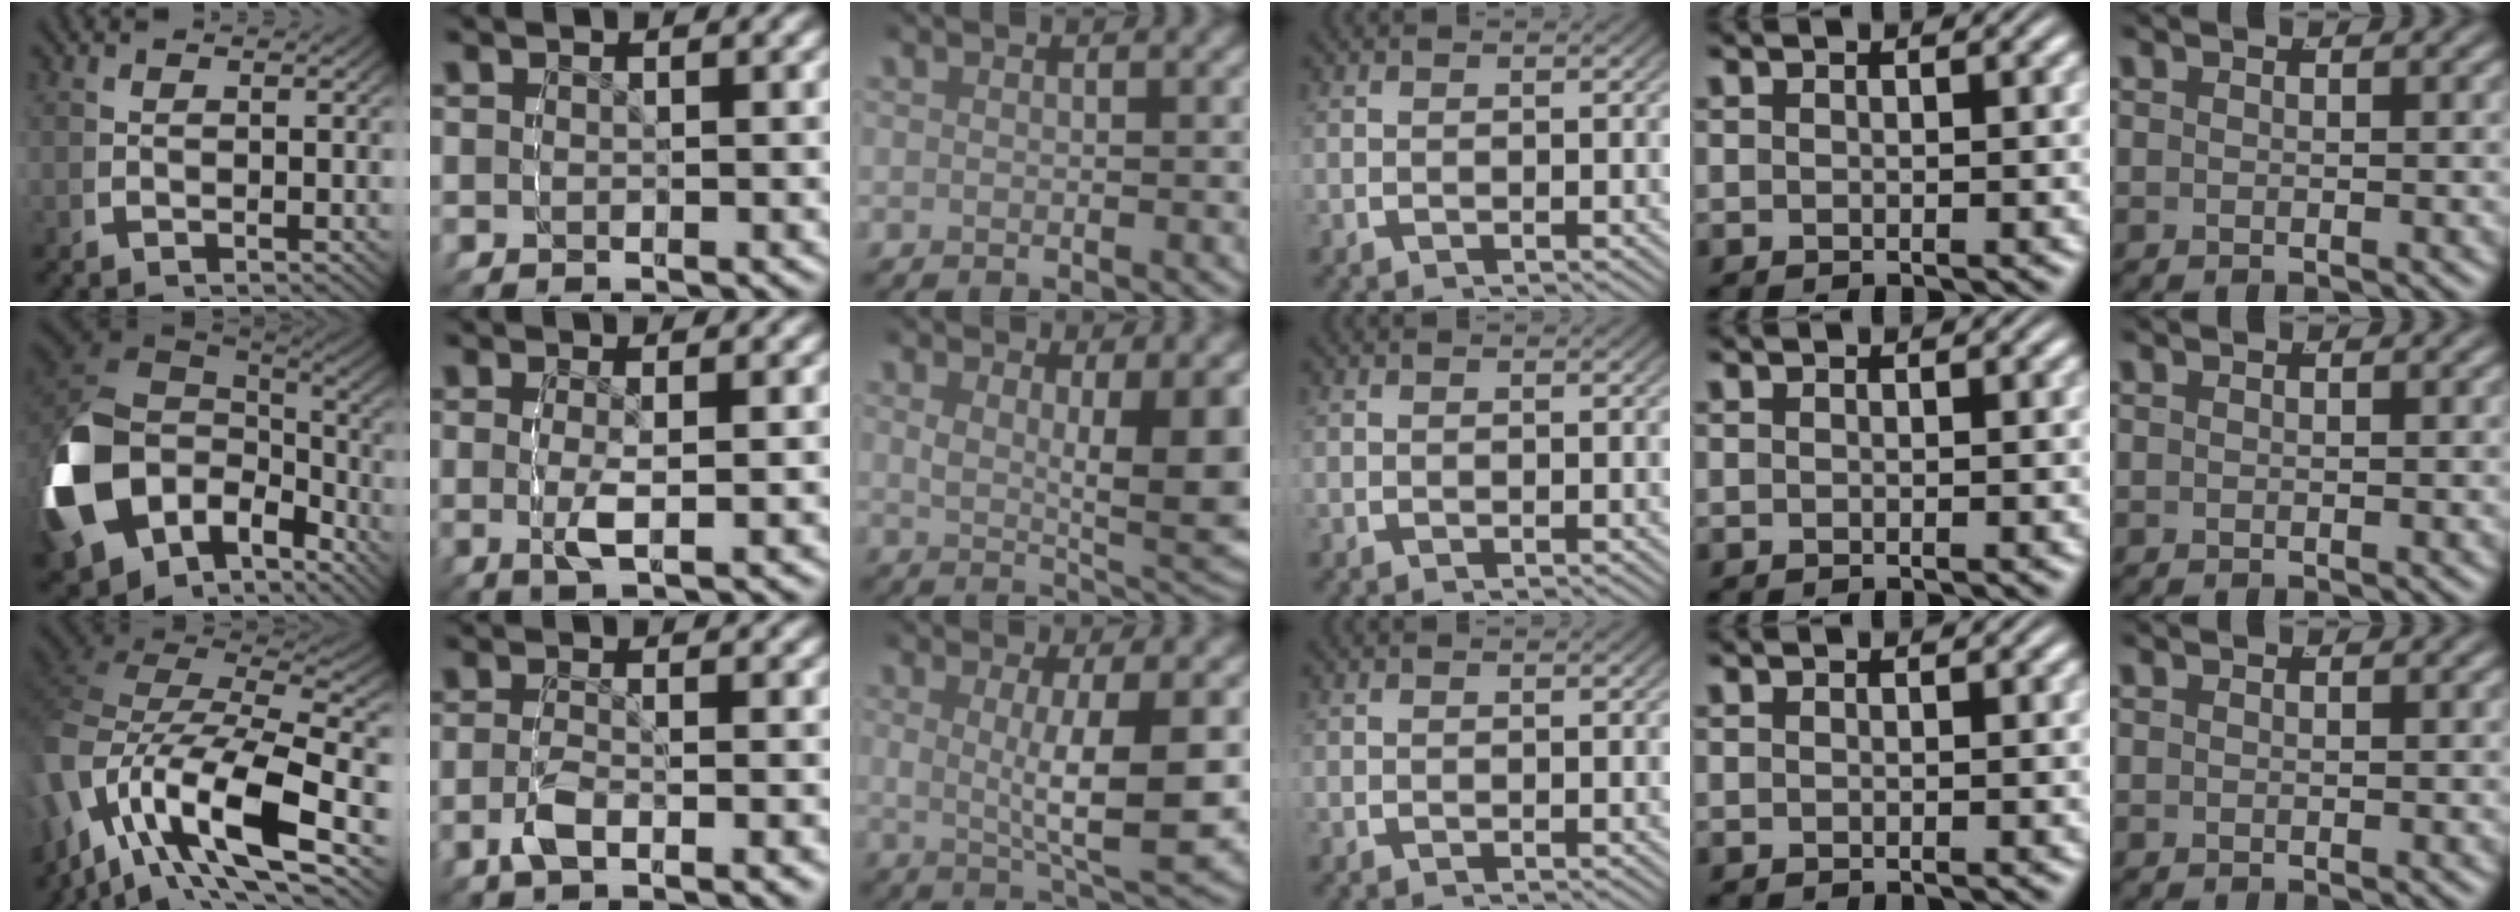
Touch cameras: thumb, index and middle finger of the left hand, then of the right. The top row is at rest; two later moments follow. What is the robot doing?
{"motion": "grasp_and_lifting", "object": "button"}